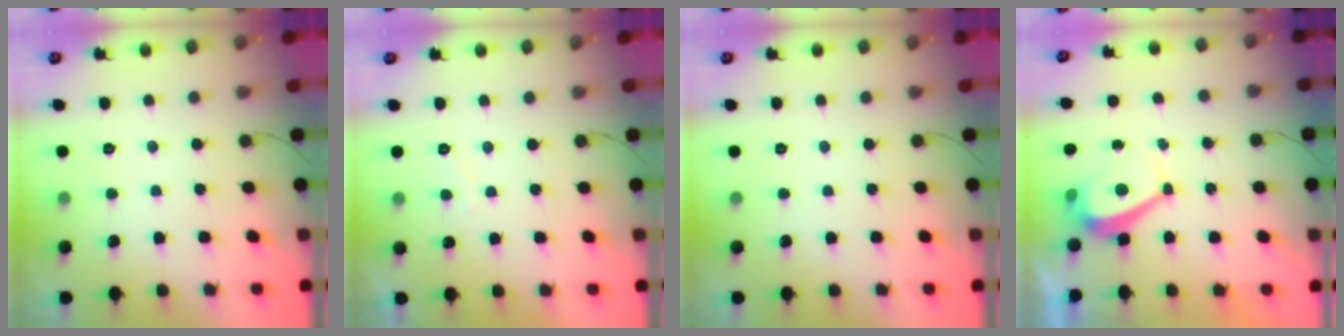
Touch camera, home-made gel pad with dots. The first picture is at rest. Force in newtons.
{"total": 0.8, "press": 0.6, "slide": 0.5}
{"total": 0.0}
{"total": 3.8, "press": 3.7, "slide": 0.7}